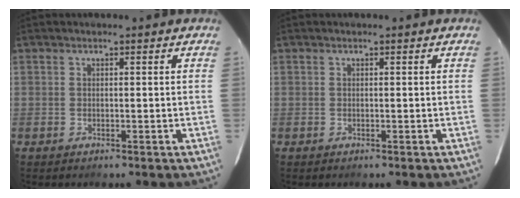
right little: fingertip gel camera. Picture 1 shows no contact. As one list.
[{"total": 0.0}]